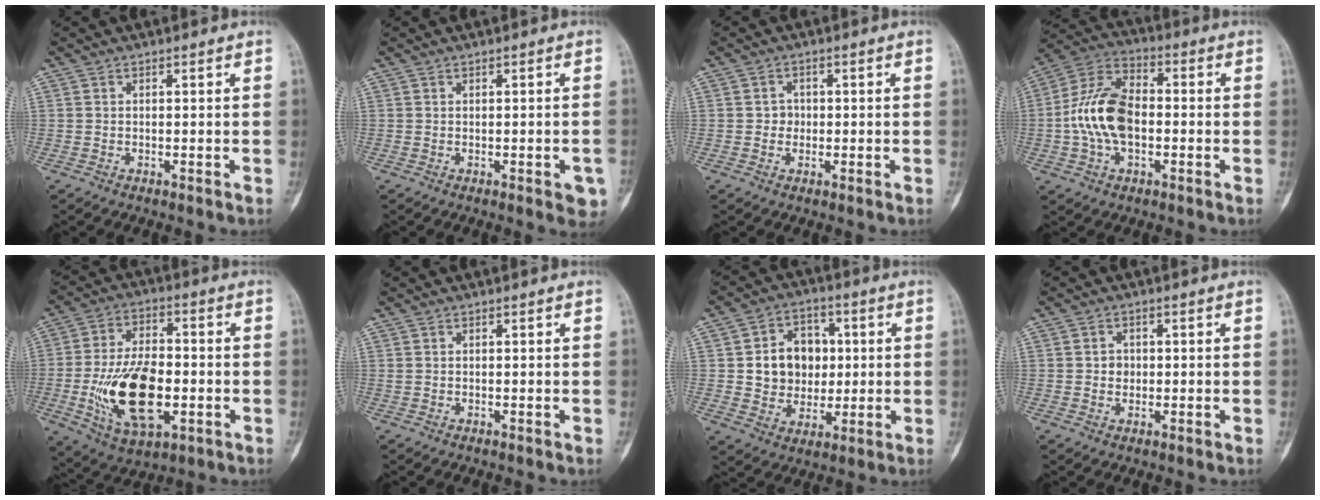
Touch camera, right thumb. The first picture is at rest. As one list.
[{"total": 3.6, "force": [-1.3, 1.2, 3.2], "torque": [-0.022, 0.003, -0.010]}, {"total": 2.0, "force": [-0.1, 1.9, 0.7], "torque": [0.007, 0.006, -0.004]}, {"total": 13.5, "force": [-1.1, 8.1, 10.7], "torque": [-0.206, 0.034, -0.027]}, {"total": 17.9, "force": [-3.6, 9.5, 14.8], "torque": [-0.257, 0.009, -0.051]}, {"total": 0.0}, {"total": 11.5, "force": [1.2, 9.7, 6.1], "torque": [-0.043, 0.005, 0.024]}, {"total": 2.1, "force": [0.0, 1.9, 0.9], "torque": [0.000, 0.004, 0.001]}]